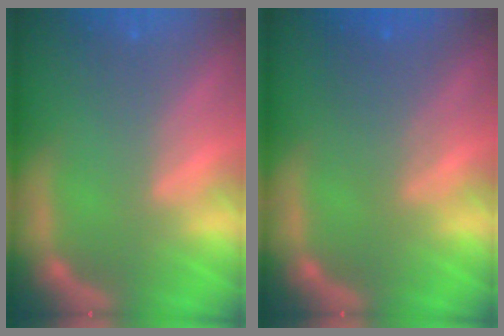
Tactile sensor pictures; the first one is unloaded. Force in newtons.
{"total": 3.1}